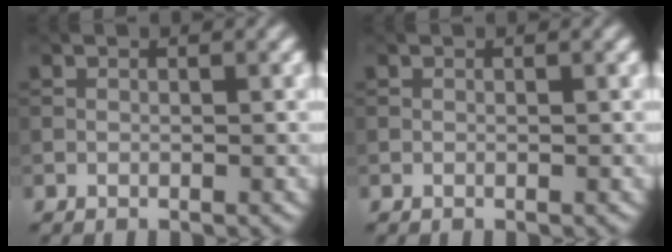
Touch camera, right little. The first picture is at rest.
{"total": 0.0}